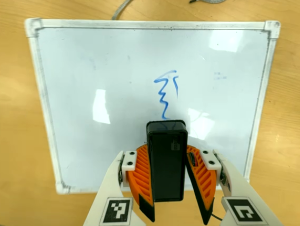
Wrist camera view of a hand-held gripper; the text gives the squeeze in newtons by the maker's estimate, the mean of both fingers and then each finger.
{"total": 6.3, "left": 6.5, "right": 6.0}